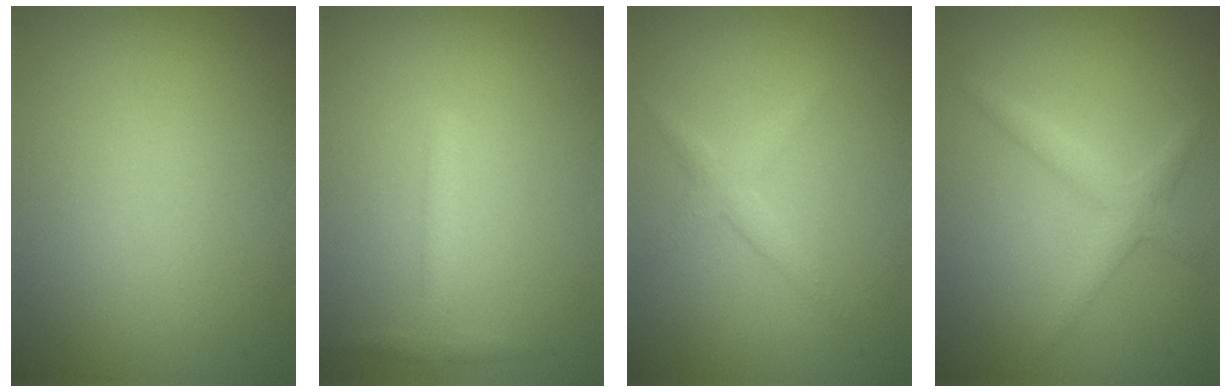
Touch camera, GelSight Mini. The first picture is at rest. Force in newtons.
{"total": 1.5, "press": 1.5, "slide": 0.0}
{"total": 1.7, "press": 1.7, "slide": 0.1}
{"total": 2.2, "press": 2.2, "slide": 0.1}